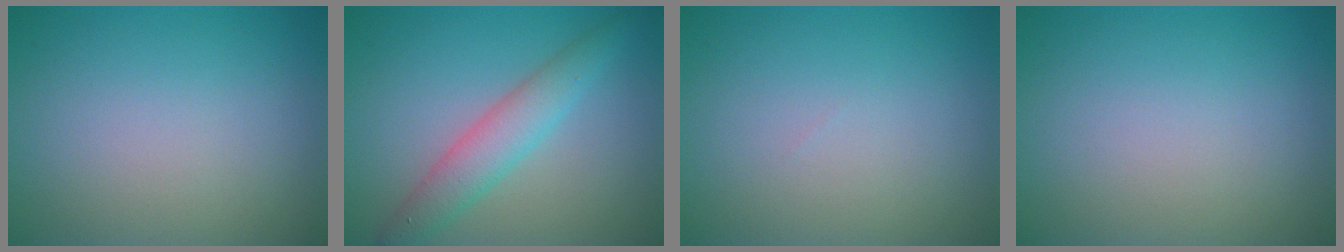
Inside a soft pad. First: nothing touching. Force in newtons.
{"total": 3.7, "press": 3.7, "slide": 0.1}
{"total": 0.0}
{"total": 0.0}